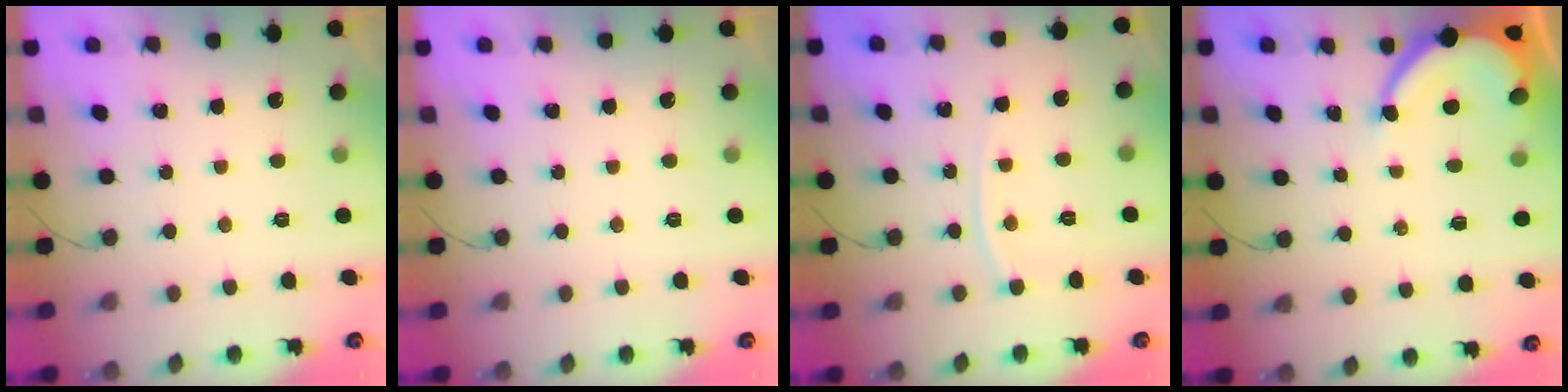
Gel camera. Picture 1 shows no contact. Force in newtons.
{"total": 0.0}
{"total": 4.1, "press": 4.0, "slide": 0.6}
{"total": 6.1, "press": 6.1, "slide": 0.8}